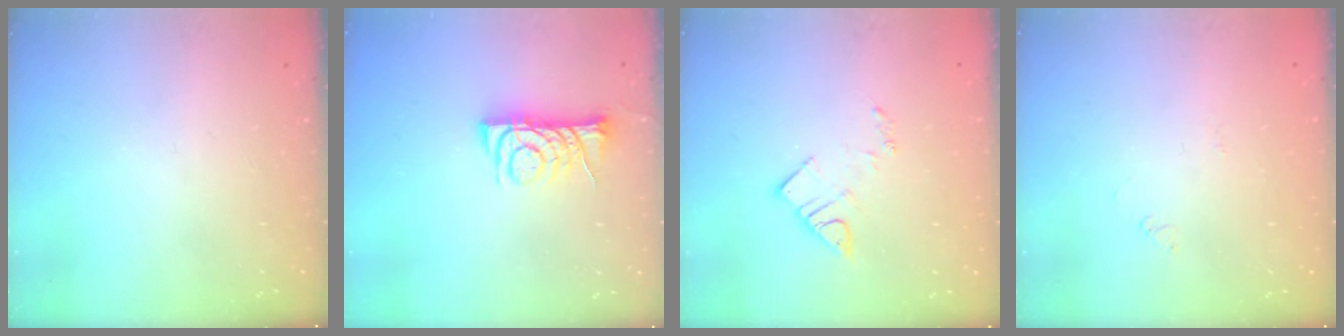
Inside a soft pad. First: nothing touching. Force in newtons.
{"total": 7.6, "press": 7.6, "slide": 0.4}
{"total": 7.5, "press": 7.5, "slide": 0.7}
{"total": 1.7, "press": 1.7, "slide": 0.2}